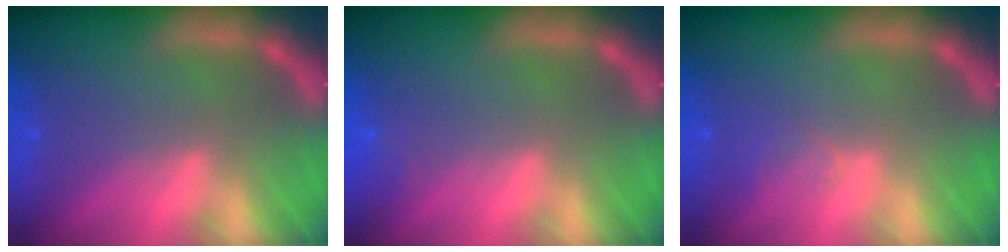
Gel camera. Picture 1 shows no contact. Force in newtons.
{"total": 0.9}
{"total": 1.5}